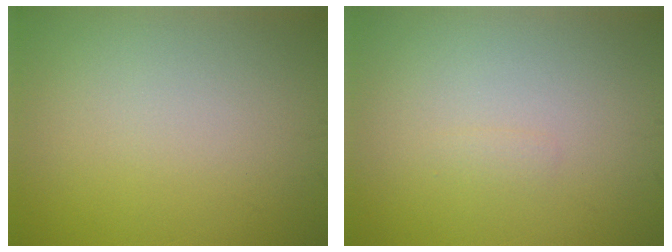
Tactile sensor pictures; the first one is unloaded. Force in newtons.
{"total": 0.5, "press": 0.5, "slide": 0.1}